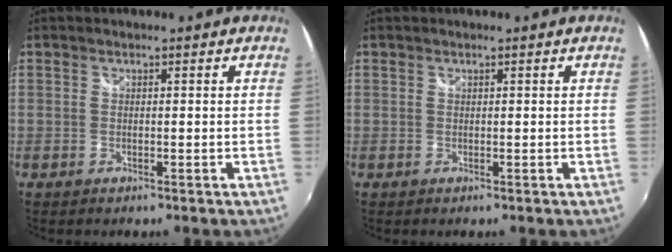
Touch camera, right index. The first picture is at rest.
{"total": 0.0}